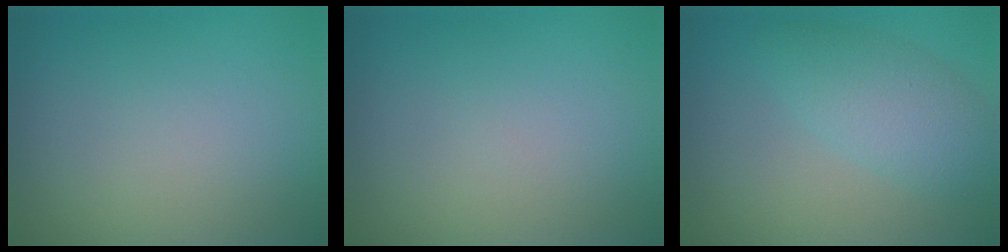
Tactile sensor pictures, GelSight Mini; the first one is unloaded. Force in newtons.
{"total": 0.0}
{"total": 3.9, "press": 3.9, "slide": 0.2}